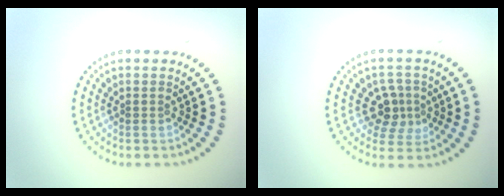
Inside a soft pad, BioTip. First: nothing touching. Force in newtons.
{"total": 2.9, "press": 2.5, "slide": 1.4}